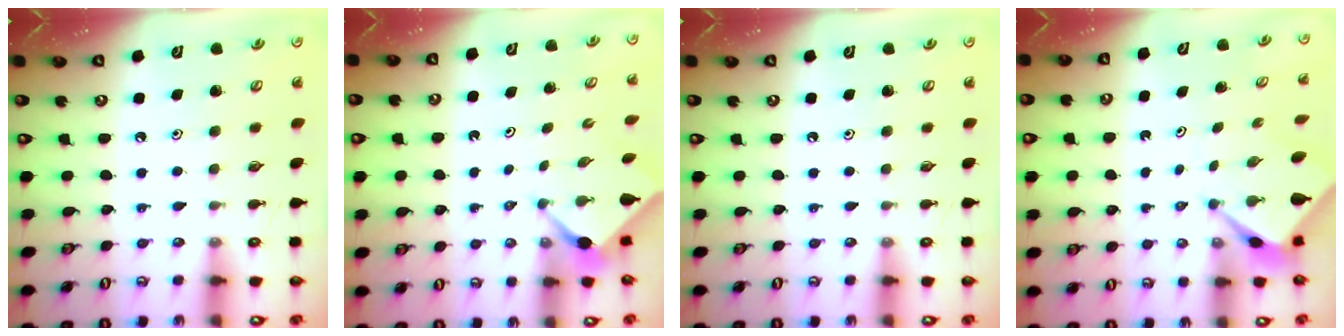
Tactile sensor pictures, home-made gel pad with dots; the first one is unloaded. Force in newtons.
{"total": 2.5, "press": 2.5, "slide": 0.1}
{"total": 0.0}
{"total": 2.5, "press": 2.5, "slide": 0.1}